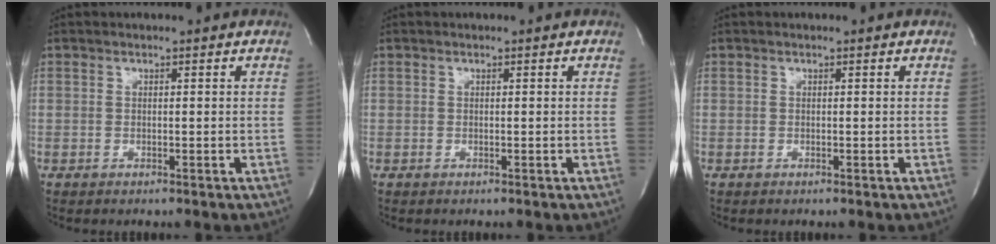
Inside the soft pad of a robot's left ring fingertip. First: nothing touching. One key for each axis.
{"total": 0.0}
{"total": 0.0}